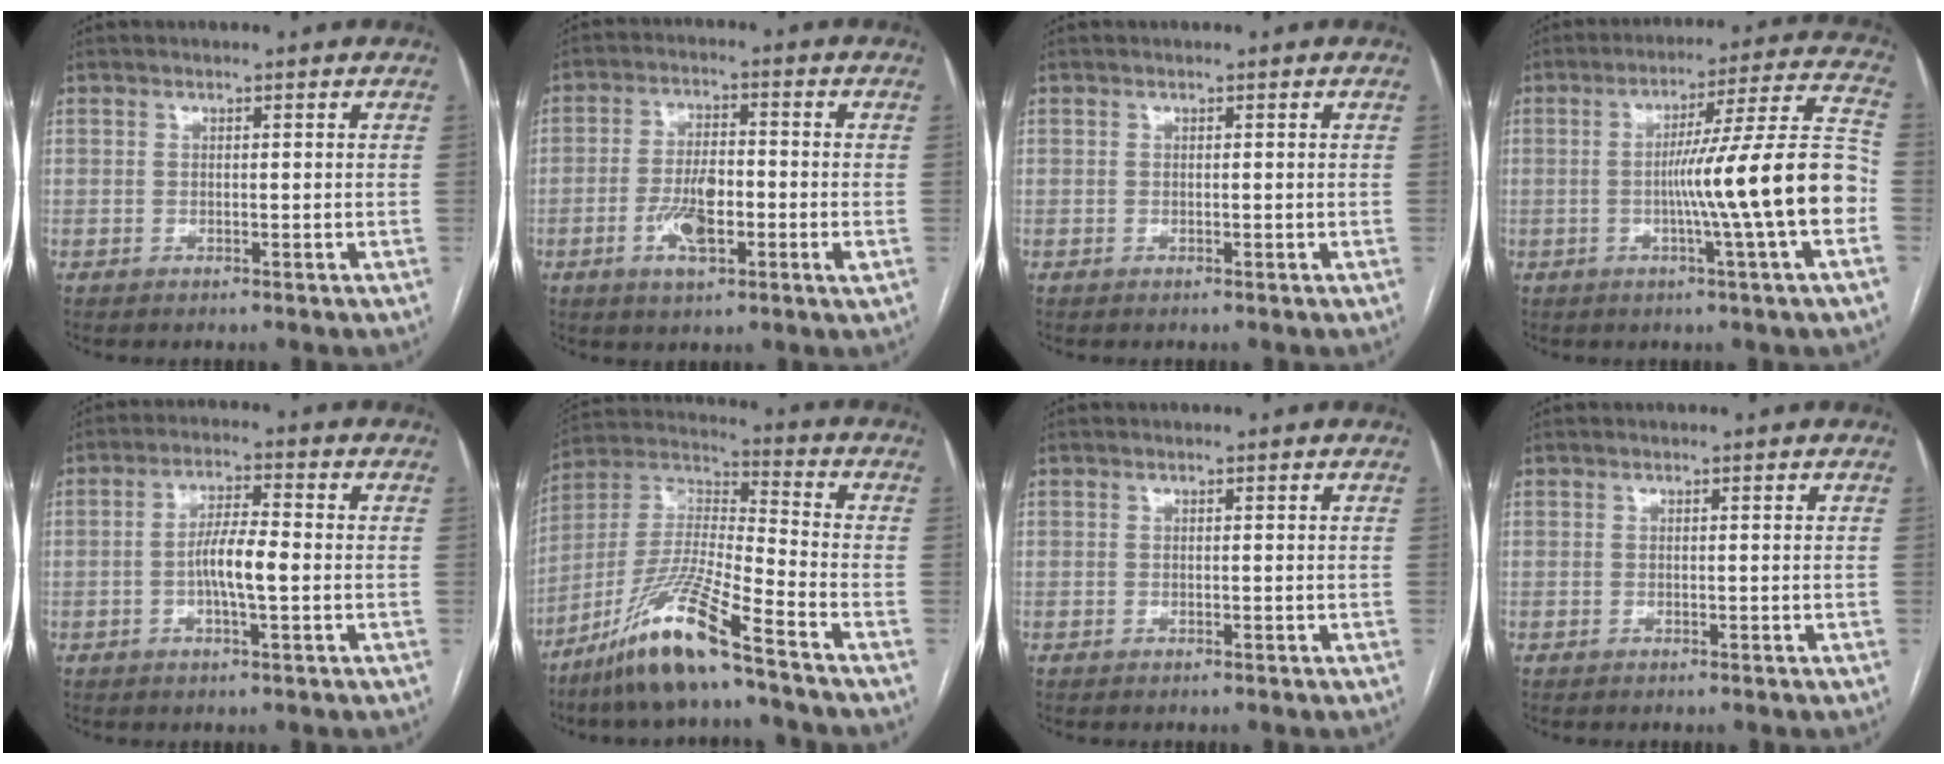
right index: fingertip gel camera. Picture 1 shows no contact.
{"total": 7.9, "force": [-2.1, 2.3, 7.3], "torque": [-0.142, 0.002, -0.036]}
{"total": 0.0}
{"total": 16.4, "force": [-3.4, -1.8, 16.0], "torque": [-0.237, 0.010, -0.060]}
{"total": 5.9, "force": [-1.0, 0.9, 5.8], "torque": [-0.113, 0.004, -0.021]}
{"total": 14.6, "force": [-10.0, 0.0, 10.7], "torque": [-0.227, -0.019, -0.192]}
{"total": 0.0}
{"total": 0.0}